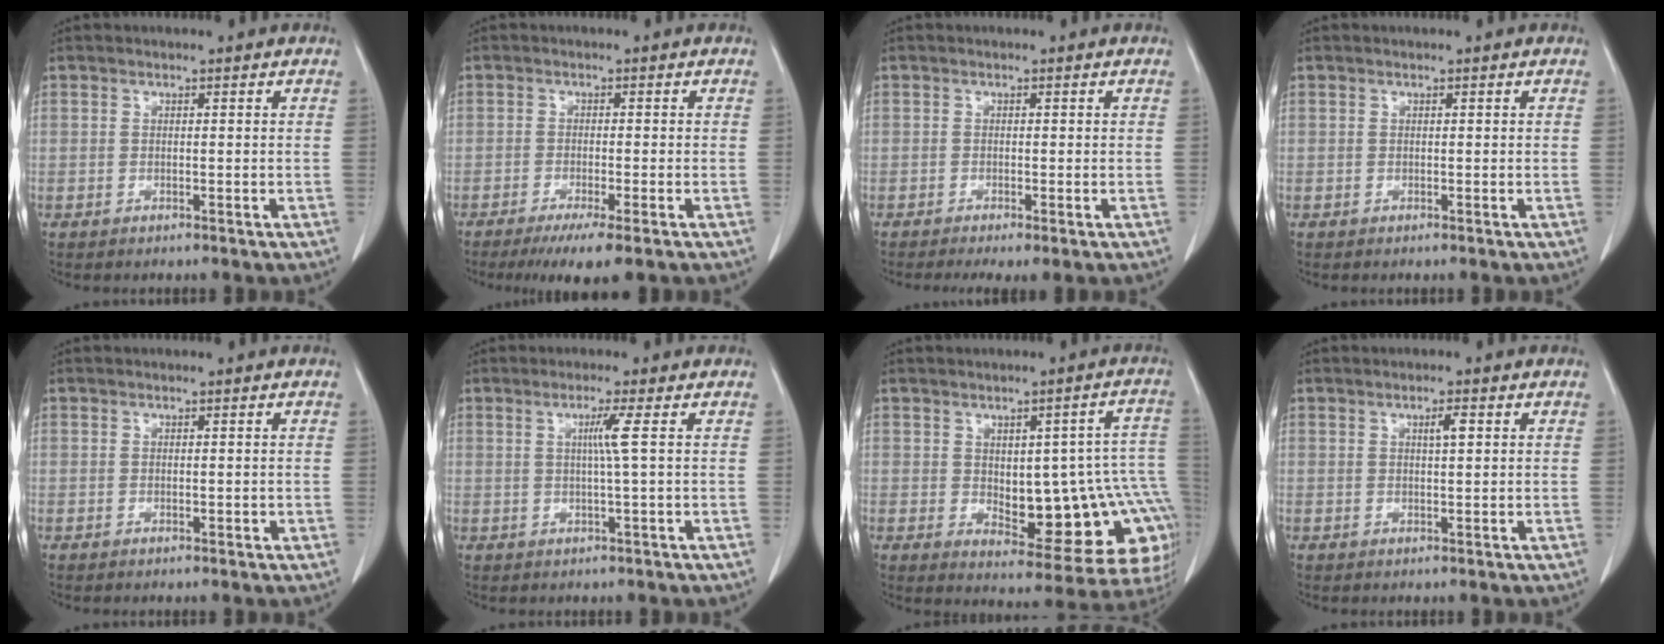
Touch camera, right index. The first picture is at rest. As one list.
[{"total": 5.7, "force": [-3.8, 0.1, 4.3], "torque": [-0.064, -0.013, -0.059]}, {"total": 3.1, "force": [-1.7, 0.6, 2.5], "torque": [-0.041, -0.011, -0.026]}, {"total": 0.0}, {"total": 0.7, "force": [-0.1, 0.4, 0.6], "torque": [-0.006, 0.002, 0.001]}, {"total": 3.0, "force": [0.6, -1.1, 2.7], "torque": [-0.052, -0.002, 0.012]}, {"total": 18.1, "force": [-2.1, 7.1, 16.5], "torque": [-0.135, 0.034, 0.001]}, {"total": 1.8, "force": [0.7, 0.3, 1.7], "torque": [-0.027, 0.002, 0.011]}]